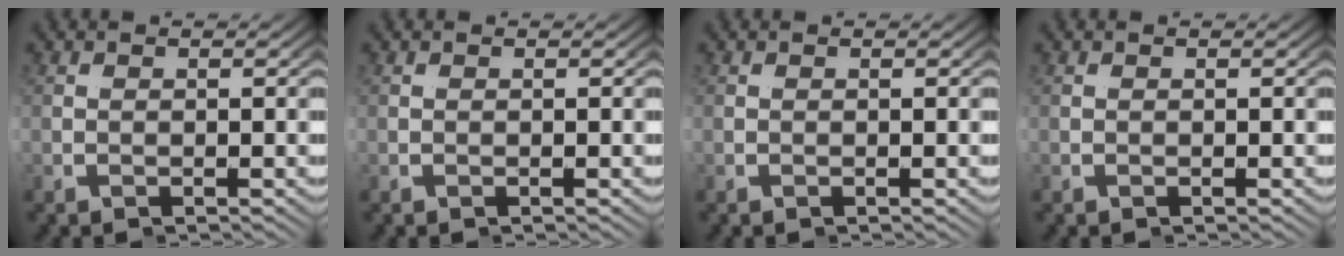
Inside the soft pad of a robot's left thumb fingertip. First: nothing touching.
{"total": 0.0}
{"total": 0.0}
{"total": 0.0}